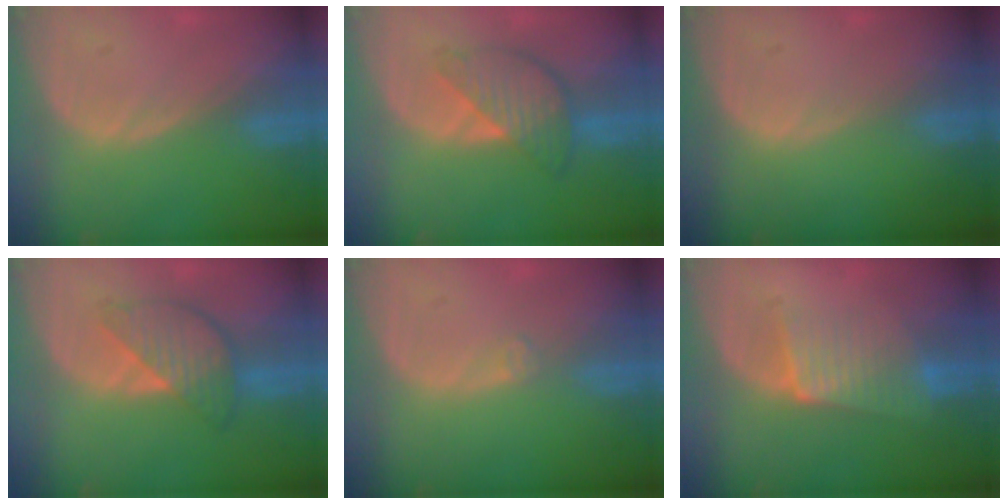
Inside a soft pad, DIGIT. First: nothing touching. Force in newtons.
{"total": 6.1, "press": 6.1, "slide": 0.4}
{"total": 0.0}
{"total": 6.3, "press": 6.3, "slide": 0.3}
{"total": 1.1, "press": 0.8, "slide": 0.7}
{"total": 6.2, "press": 5.9, "slide": 1.8}